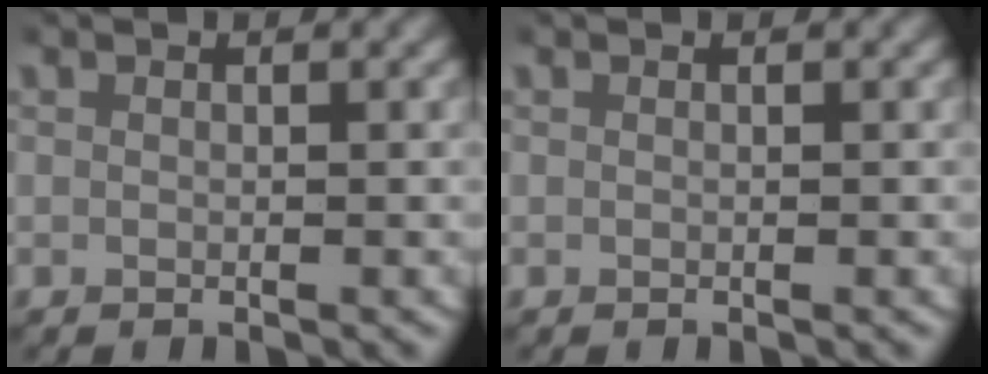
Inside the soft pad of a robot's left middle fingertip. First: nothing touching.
{"total": 0.0}